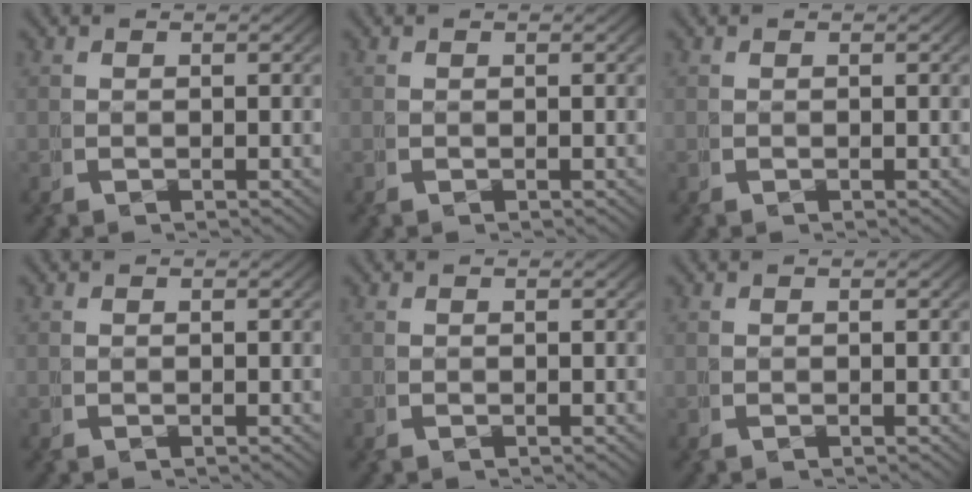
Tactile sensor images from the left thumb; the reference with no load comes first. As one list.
[{"total": 0.0}, {"total": 0.0}, {"total": 0.0}, {"total": 0.0}, {"total": 0.0}]